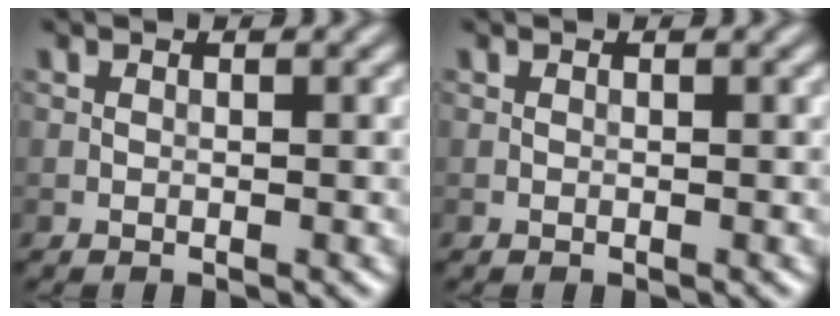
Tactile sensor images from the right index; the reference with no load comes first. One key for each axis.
{"total": 0.0}